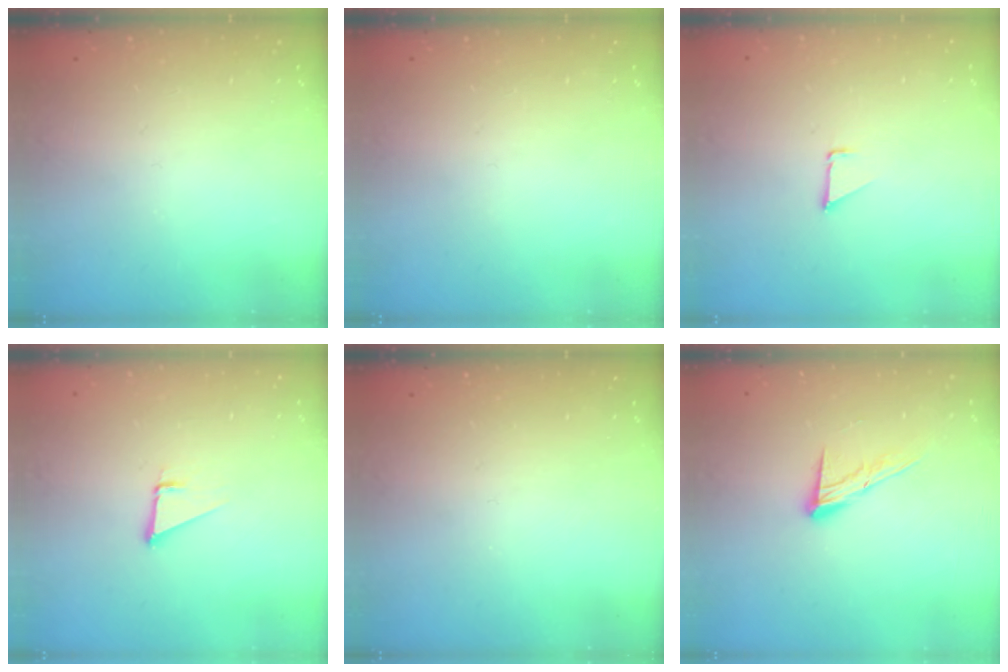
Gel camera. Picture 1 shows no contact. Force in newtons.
{"total": 0.0}
{"total": 0.7, "press": 0.7, "slide": 0.1}
{"total": 1.9, "press": 1.9, "slide": 0.0}
{"total": 0.0}
{"total": 10.7, "press": 10.6, "slide": 1.3}